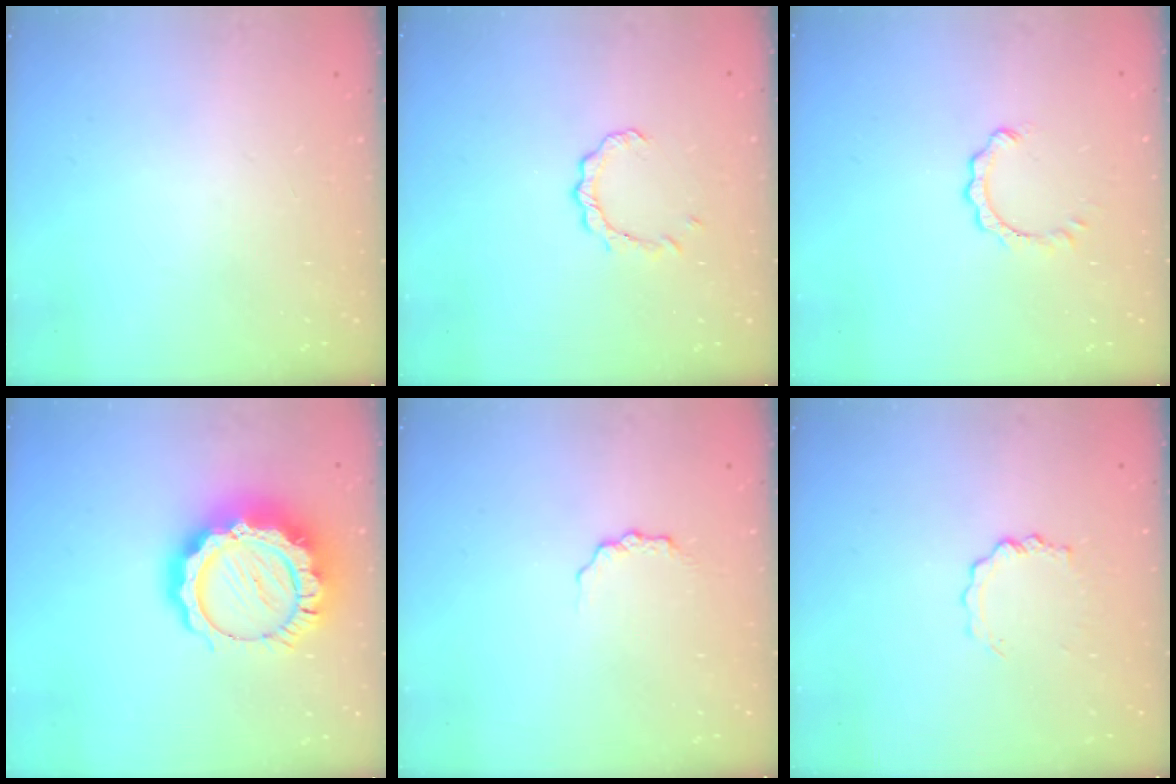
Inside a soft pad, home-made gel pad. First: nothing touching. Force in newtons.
{"total": 2.4, "press": 2.4, "slide": 0.3}
{"total": 1.0, "press": 1.0, "slide": 0.2}
{"total": 18.2, "press": 18.1, "slide": 1.7}
{"total": 2.6, "press": 2.6, "slide": 0.4}
{"total": 3.6, "press": 3.6, "slide": 0.3}